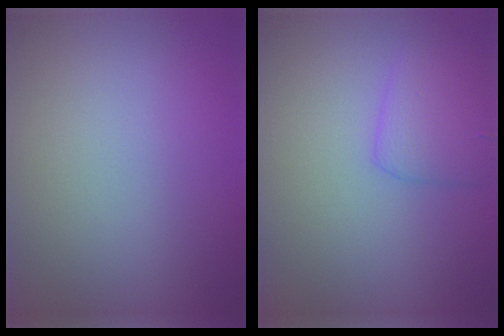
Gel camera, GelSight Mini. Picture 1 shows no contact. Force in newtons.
{"total": 2.8, "press": 2.8, "slide": 0.1}